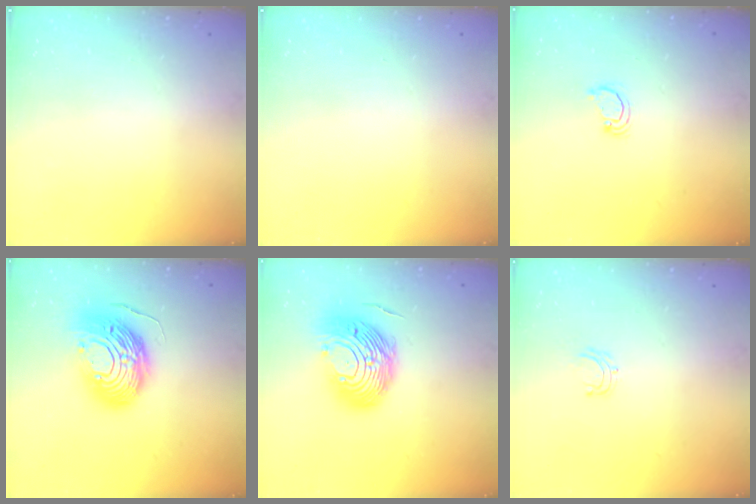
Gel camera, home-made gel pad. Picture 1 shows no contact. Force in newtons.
{"total": 0.0}
{"total": 2.2, "press": 2.2, "slide": 0.3}
{"total": 17.4, "press": 17.3, "slide": 1.8}
{"total": 15.5, "press": 14.6, "slide": 5.1}
{"total": 3.7, "press": 3.7, "slide": 0.3}